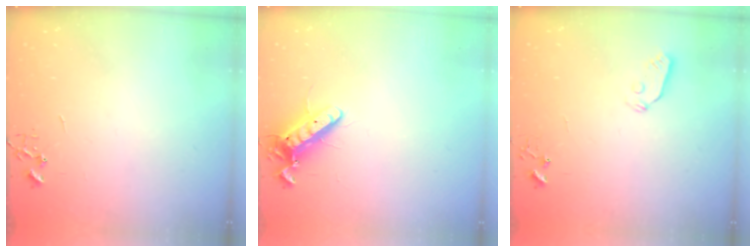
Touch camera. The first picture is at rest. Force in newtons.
{"total": 11.8, "press": 11.6, "slide": 2.2}
{"total": 3.8, "press": 3.7, "slide": 0.5}